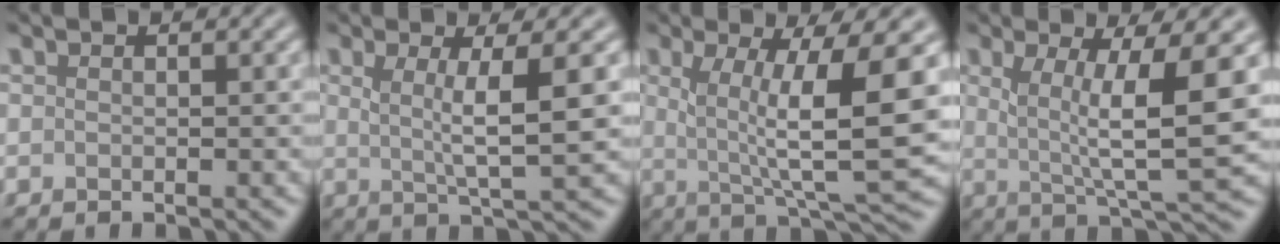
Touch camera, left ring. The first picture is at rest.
{"total": 4.9, "force": [0.8, 0.9, 4.7], "torque": [-0.079, -0.001, 0.013]}
{"total": 9.7, "force": [1.6, 2.0, 9.4], "torque": [-0.147, -0.011, 0.030]}
{"total": 7.5, "force": [1.4, 1.5, 7.2], "torque": [-0.120, -0.010, 0.028]}